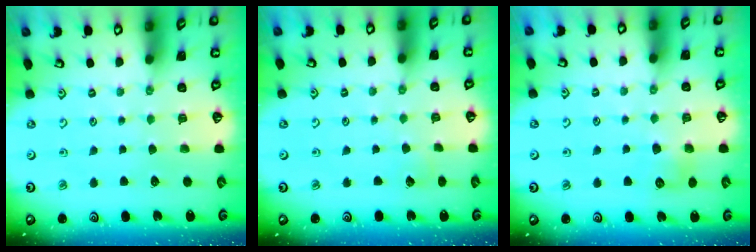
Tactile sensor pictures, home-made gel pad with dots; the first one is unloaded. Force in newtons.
{"total": 2.9, "press": 2.9, "slide": 0.2}
{"total": 5.7, "press": 5.7, "slide": 0.6}